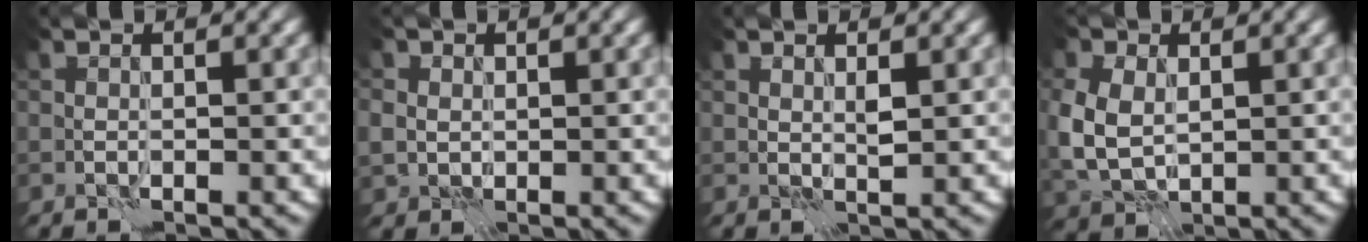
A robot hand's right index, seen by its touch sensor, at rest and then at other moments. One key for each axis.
{"total": 2.2, "fx": 0.6, "fy": 2.0, "fz": 0.6, "tx": -0.010, "ty": 0.004, "tz": 0.010}
{"total": 0.8, "fx": 0.7, "fy": 0.1, "fz": 0.4, "tx": -0.010, "ty": -0.003, "tz": 0.012}
{"total": 5.3, "fx": 0.5, "fy": 3.9, "fz": 3.5, "tx": -0.098, "ty": -0.006, "tz": 0.014}